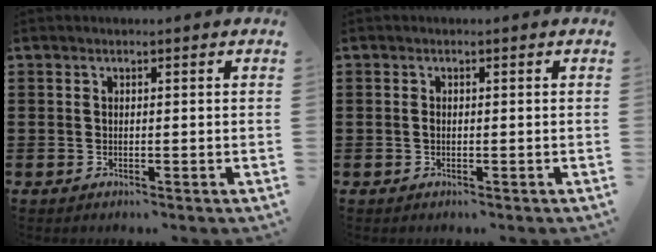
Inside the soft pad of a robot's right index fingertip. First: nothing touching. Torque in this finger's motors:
{"motor_torque": [0.47, -0.25, 0.12, 0.05]}